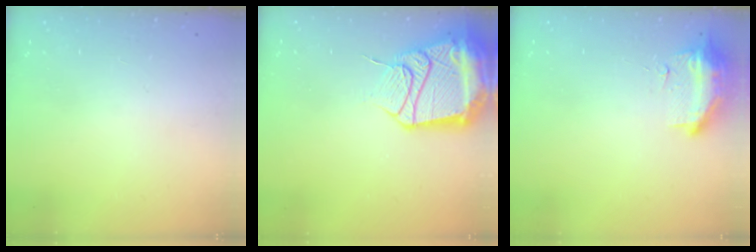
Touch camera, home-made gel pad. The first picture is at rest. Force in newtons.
{"total": 20.6, "press": 20.5, "slide": 2.3}
{"total": 19.3, "press": 12.1, "slide": 15.1}